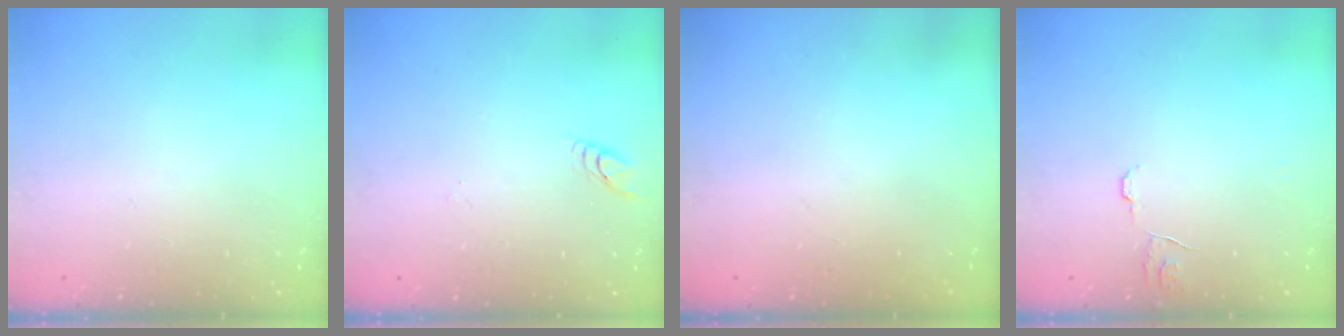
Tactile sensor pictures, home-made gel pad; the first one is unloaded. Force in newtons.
{"total": 3.6, "press": 3.6, "slide": 0.3}
{"total": 0.0}
{"total": 7.0, "press": 6.9, "slide": 0.5}